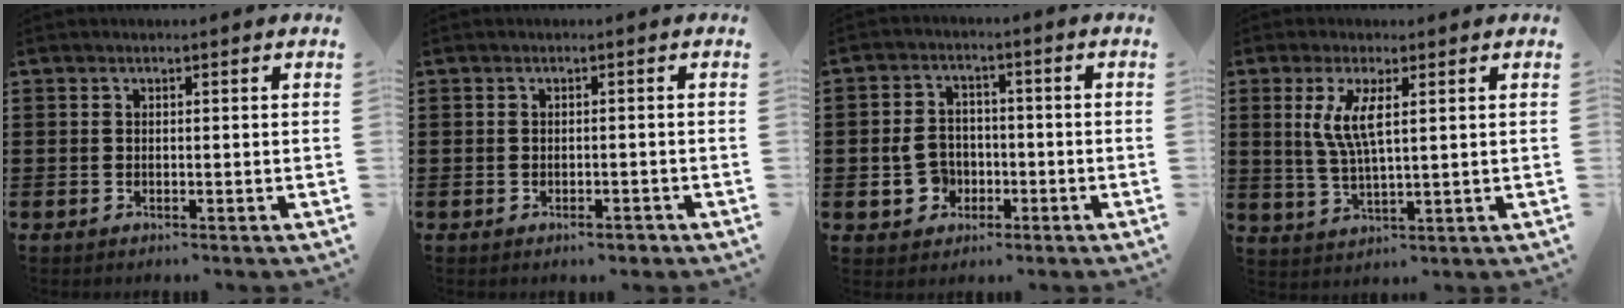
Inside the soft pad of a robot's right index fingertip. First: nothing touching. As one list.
[{"total": 1.3, "force": [-1.0, 0.3, 0.8], "torque": [-0.017, -0.003, -0.018]}, {"total": 5.5, "force": [-1.2, 4.7, 2.6], "torque": [-0.073, 0.006, -0.027]}, {"total": 5.5, "force": [1.7, 1.0, 5.1], "torque": [-0.113, -0.002, 0.026]}]